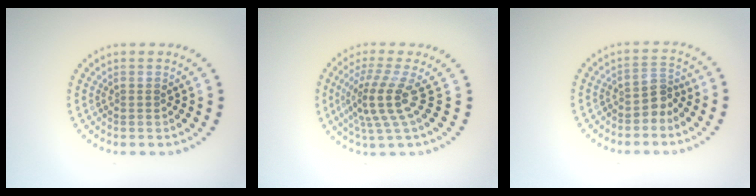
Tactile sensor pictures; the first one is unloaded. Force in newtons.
{"total": 4.0, "press": 2.8, "slide": 2.8}
{"total": 2.1, "press": 1.5, "slide": 1.4}